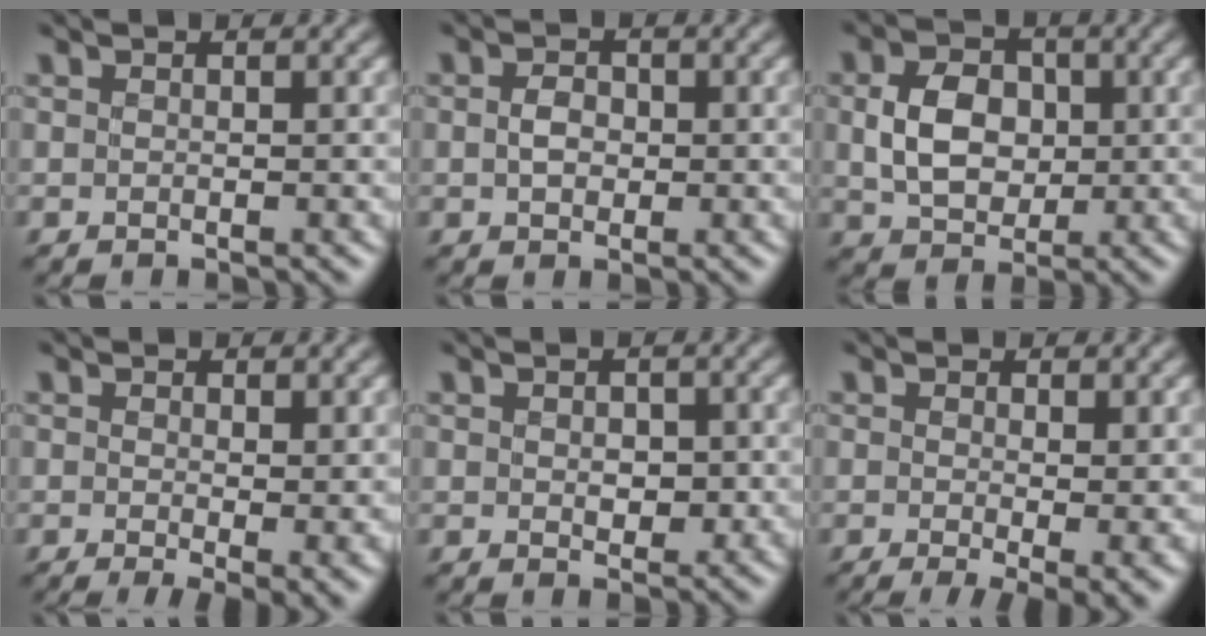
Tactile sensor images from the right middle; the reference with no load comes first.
{"total": 1.8, "force": [-0.3, 1.5, 1.1], "torque": [-0.023, -0.002, -0.006]}
{"total": 4.8, "force": [0.0, 3.7, 2.9], "torque": [-0.065, -0.004, -0.001]}
{"total": 3.0, "force": [0.1, 0.7, 2.9], "torque": [-0.038, -0.014, 0.004]}
{"total": 1.8, "force": [-0.3, 1.3, 1.3], "torque": [-0.018, -0.005, -0.002]}
{"total": 3.6, "force": [-0.3, 0.8, 3.5], "torque": [-0.046, -0.017, -0.002]}